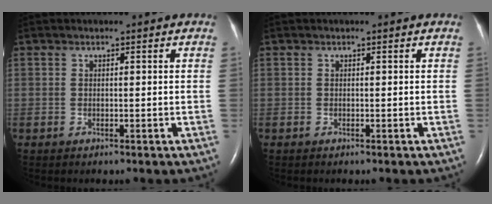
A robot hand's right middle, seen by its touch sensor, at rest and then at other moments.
{"total": 0.0}